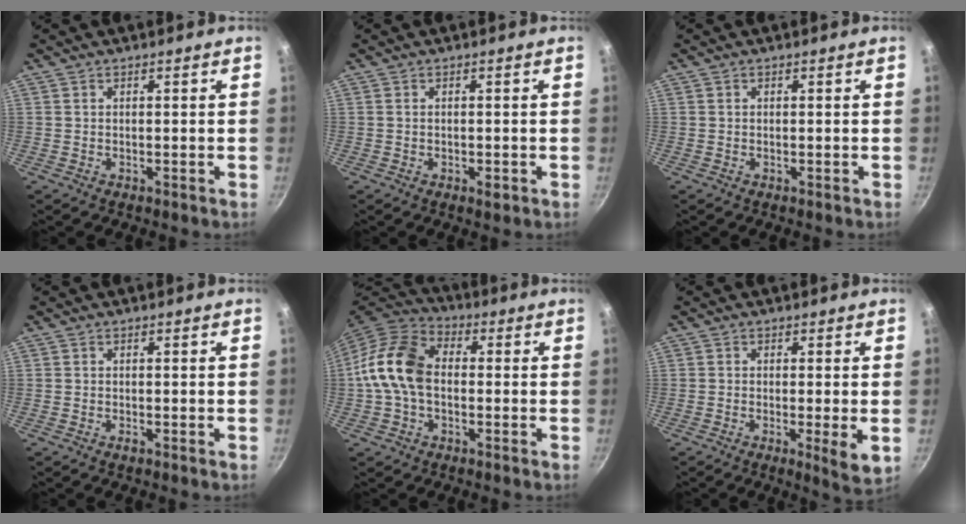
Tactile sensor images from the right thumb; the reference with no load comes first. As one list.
[{"total": 1.5, "force": [-0.5, 0.7, 1.2], "torque": [-0.019, -0.001, -0.009]}, {"total": 0.0}, {"total": 0.5, "force": [-0.3, 0.1, 0.4], "torque": [-0.008, 0.000, -0.008]}, {"total": 13.0, "force": [-0.4, 8.9, 9.4], "torque": [-0.156, 0.033, -0.027]}, {"total": 5.1, "force": [-0.9, 0.8, 5.0], "torque": [-0.080, -0.013, -0.012]}]